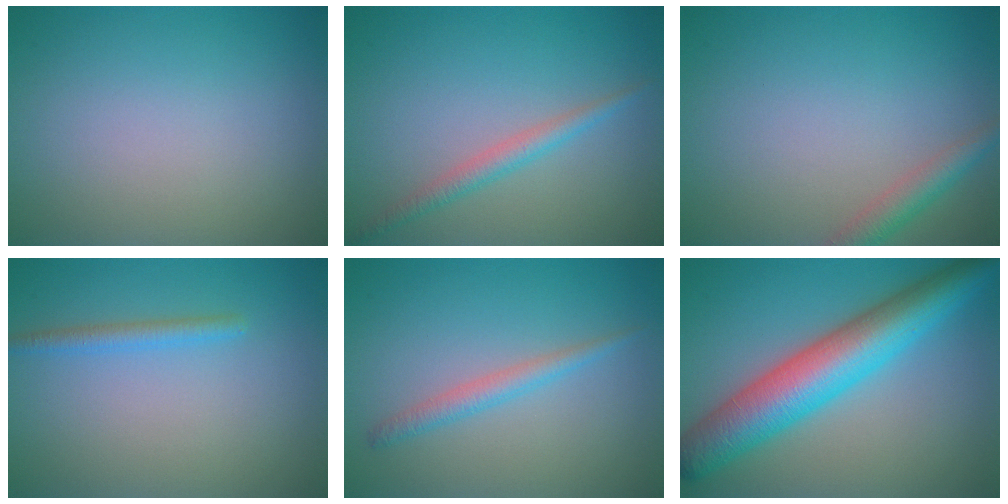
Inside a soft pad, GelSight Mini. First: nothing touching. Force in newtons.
{"total": 2.0, "press": 2.0, "slide": 0.1}
{"total": 2.4, "press": 2.4, "slide": 0.1}
{"total": 1.6, "press": 1.6, "slide": 0.0}
{"total": 1.8, "press": 1.8, "slide": 0.1}
{"total": 9.2, "press": 9.2, "slide": 0.1}